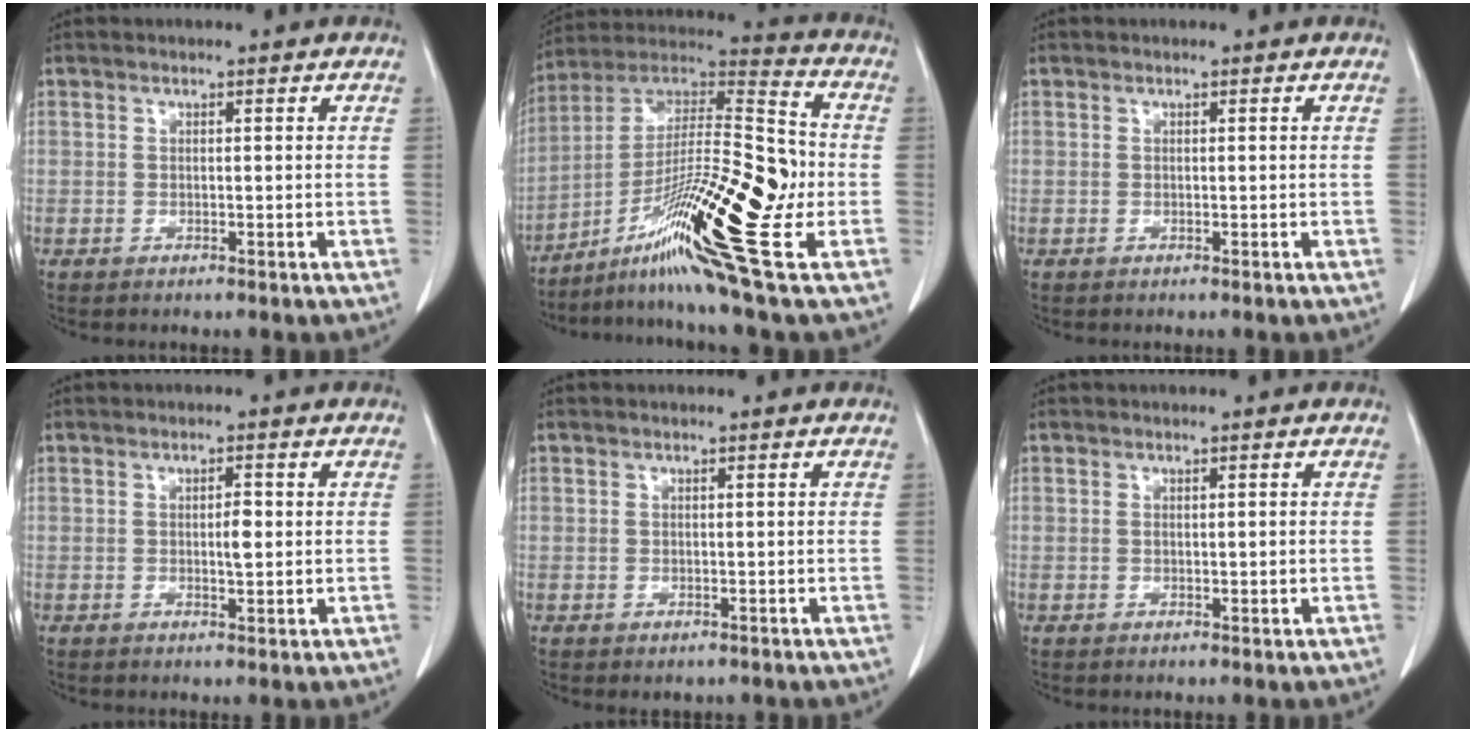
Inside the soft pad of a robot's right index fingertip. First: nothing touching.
{"total": 23.0, "force": [-7.6, 1.2, 21.7], "torque": [-0.375, -0.011, -0.138]}
{"total": 0.0}
{"total": 2.0, "force": [0.1, 0.5, 1.9], "torque": [-0.029, 0.001, 0.002]}
{"total": 1.0, "force": [-0.5, 0.9, 0.1], "torque": [0.001, 0.003, -0.004]}
{"total": 0.6, "force": [-0.1, 0.1, 0.6], "torque": [-0.021, 0.001, 0.004]}